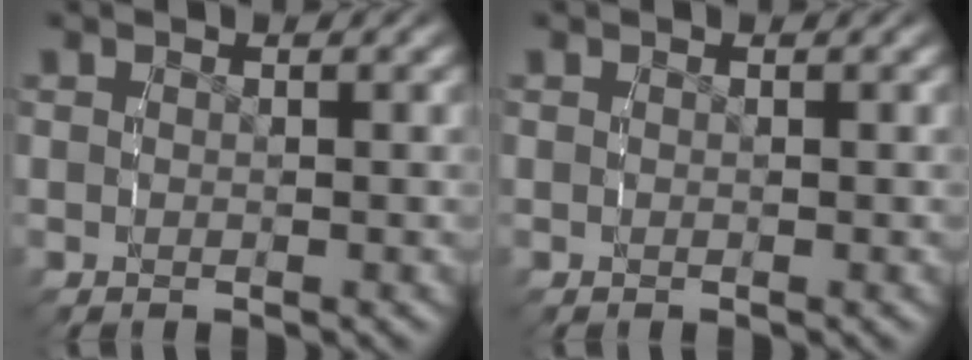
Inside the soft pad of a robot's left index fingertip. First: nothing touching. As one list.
[{"total": 0.0}]